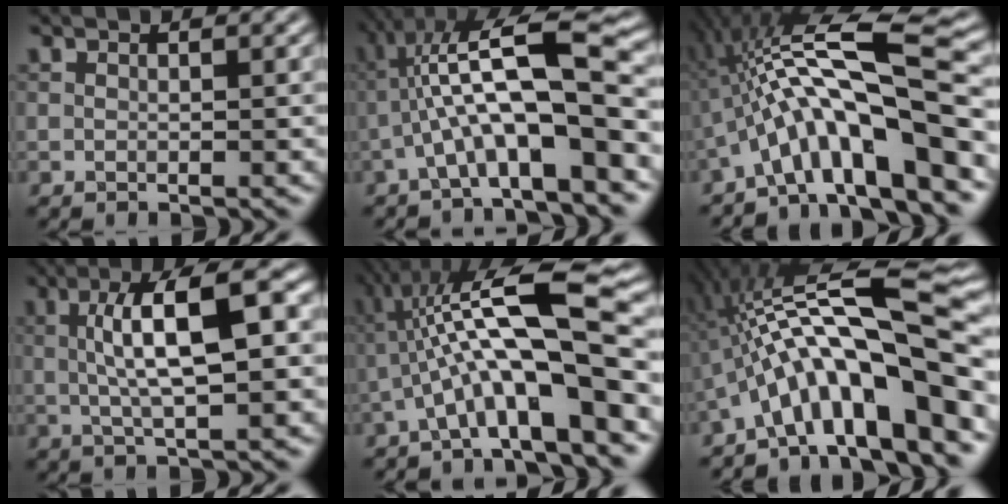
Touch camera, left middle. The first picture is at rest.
{"total": 9.4, "force": [-2.0, 1.9, 9.0], "torque": [-0.151, 0.032, -0.040]}
{"total": 12.9, "force": [-3.0, 2.6, 12.3], "torque": [-0.197, 0.034, -0.049]}
{"total": 8.3, "force": [1.0, 2.1, 7.9], "torque": [-0.129, 0.016, 0.010]}
{"total": 11.1, "force": [-1.9, 2.0, 10.7], "torque": [-0.177, 0.035, -0.033]}
{"total": 14.5, "force": [-3.4, 3.3, 13.7], "torque": [-0.200, 0.036, -0.055]}